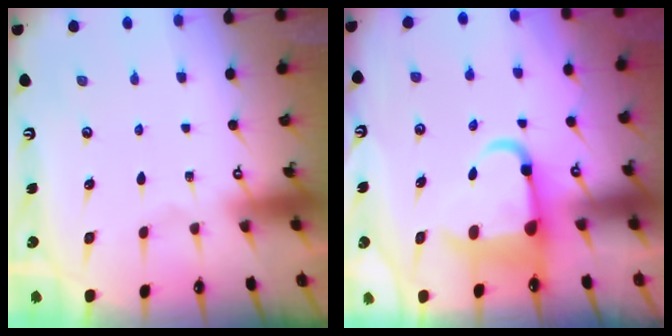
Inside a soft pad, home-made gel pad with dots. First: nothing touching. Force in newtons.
{"total": 6.2, "press": 5.9, "slide": 1.7}